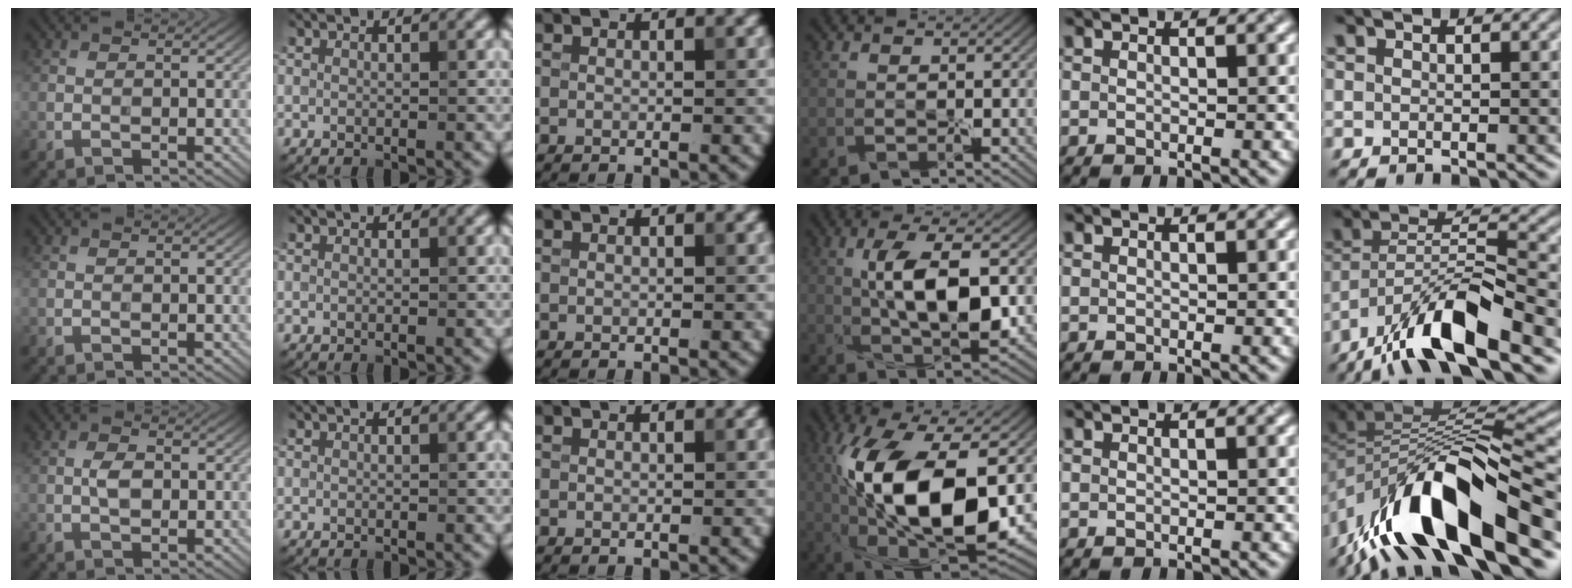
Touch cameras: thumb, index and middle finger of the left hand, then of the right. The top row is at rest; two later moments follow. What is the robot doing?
{"motion": "peel", "object": "sticky note"}